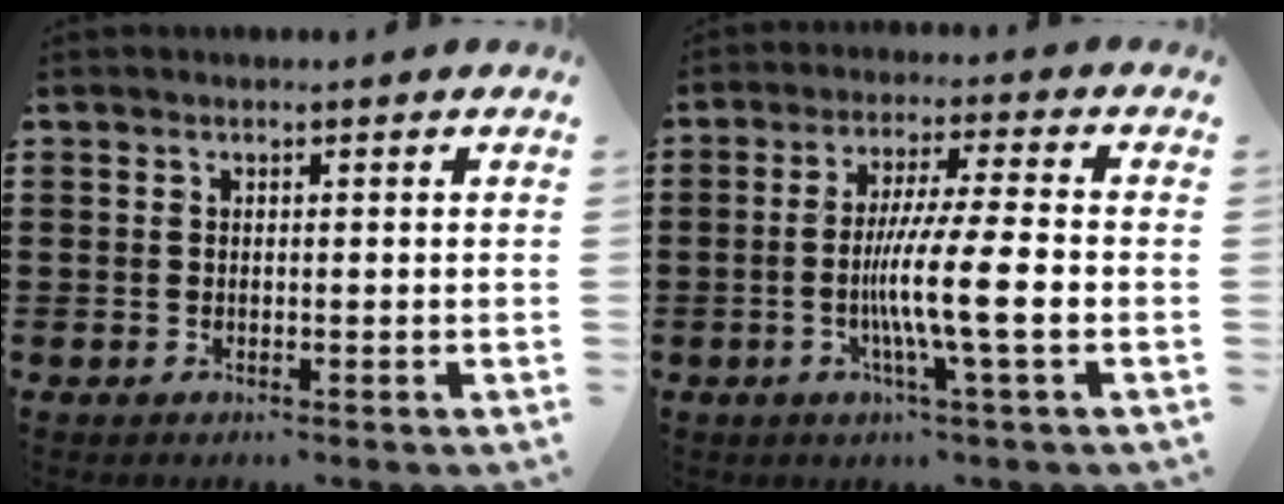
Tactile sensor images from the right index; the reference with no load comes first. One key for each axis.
{"total": 10.0, "fx": -2.1, "fy": 0.3, "fz": 9.8, "tx": -0.178, "ty": -0.011, "tz": -0.042}